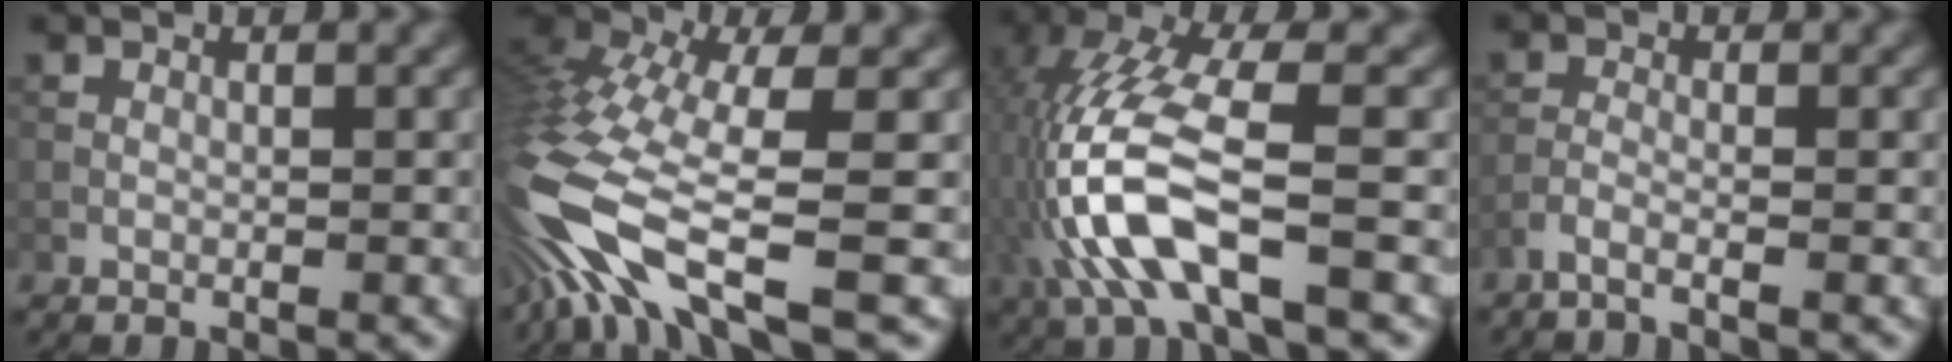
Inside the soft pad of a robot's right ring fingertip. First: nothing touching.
{"total": 12.4, "force": [-5.5, 4.0, 10.4], "torque": [-0.237, -0.004, -0.101]}
{"total": 8.8, "force": [-2.9, 2.8, 7.8], "torque": [-0.192, 0.008, -0.060]}
{"total": 1.6, "force": [-1.3, 0.3, 0.9], "torque": [-0.016, -0.002, -0.037]}